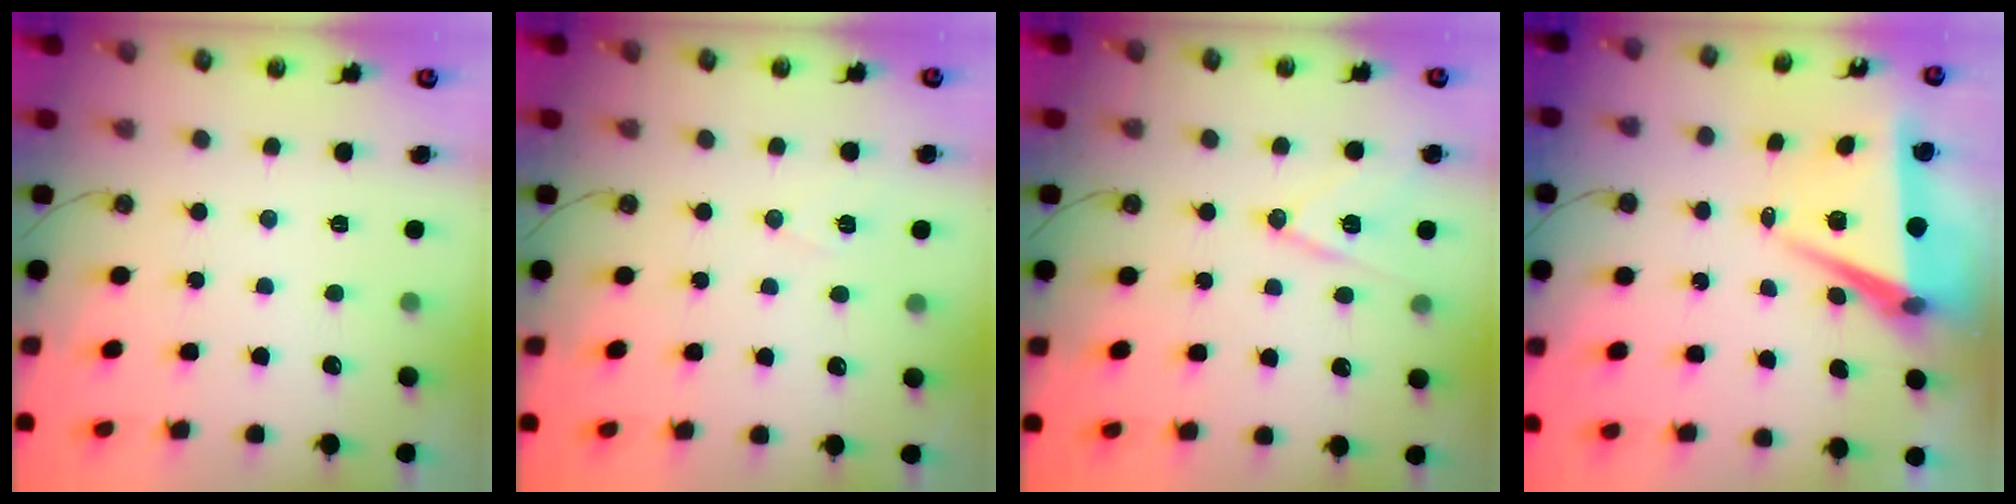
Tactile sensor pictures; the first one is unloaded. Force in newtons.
{"total": 7.8, "press": 6.4, "slide": 4.5}
{"total": 12.1, "press": 11.6, "slide": 3.4}
{"total": 7.6, "press": 6.2, "slide": 4.4}